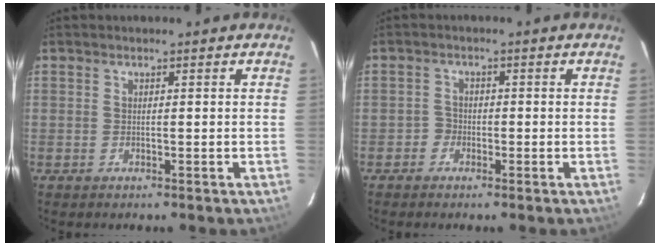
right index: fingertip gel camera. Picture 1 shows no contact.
{"total": 1.9, "force": [-1.2, 1.5, -0.3], "torque": [0.006, 0.007, -0.024]}